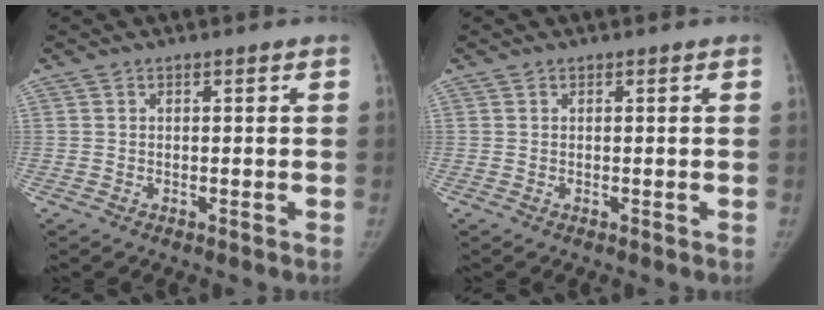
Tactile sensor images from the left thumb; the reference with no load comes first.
{"total": 0.0}